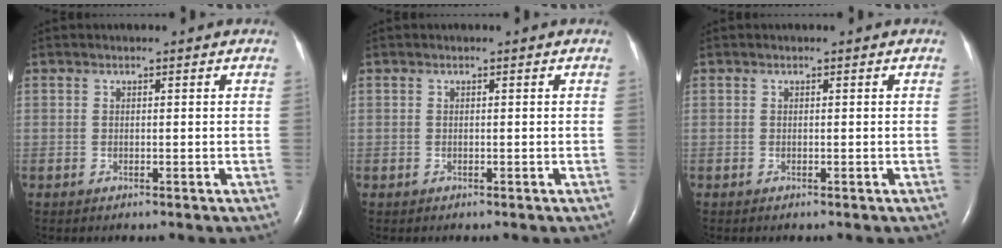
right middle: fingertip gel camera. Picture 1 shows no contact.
{"total": 0.0}
{"total": 0.0}